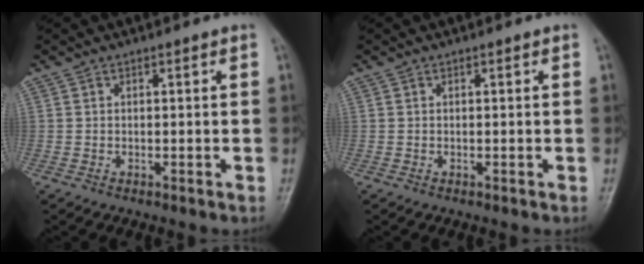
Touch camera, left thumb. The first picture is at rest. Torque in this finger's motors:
{"motor_torque": [0.00, 0.00, -0.07, -0.01, 0.00]}